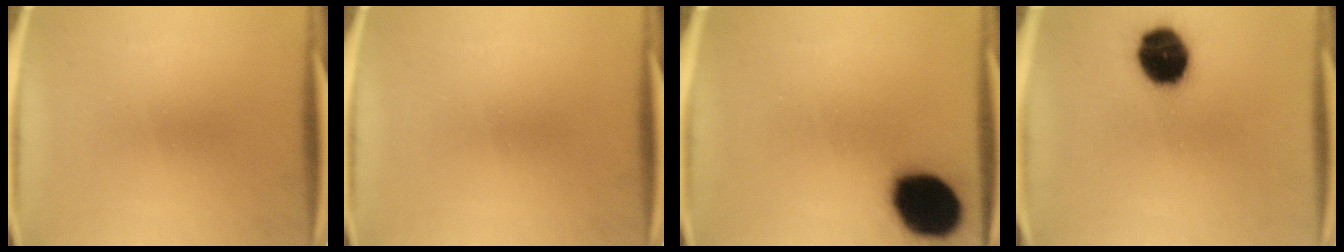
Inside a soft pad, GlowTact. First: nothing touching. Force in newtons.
{"total": 0.0}
{"total": 19.2}
{"total": 14.4}